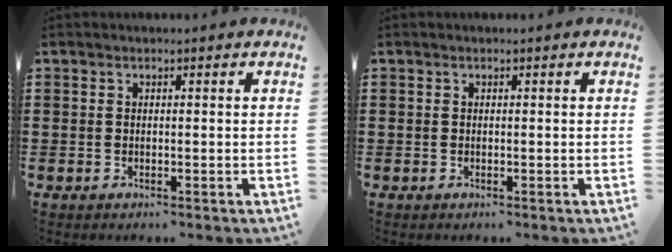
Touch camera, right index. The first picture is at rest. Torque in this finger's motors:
{"motor_torque": [0.00, 0.38, 0.00, 0.01]}